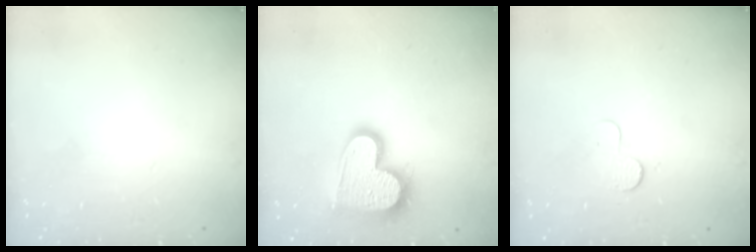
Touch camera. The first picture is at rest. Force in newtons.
{"total": 16.7, "press": 16.7, "slide": 1.0}
{"total": 3.9, "press": 3.9, "slide": 0.4}